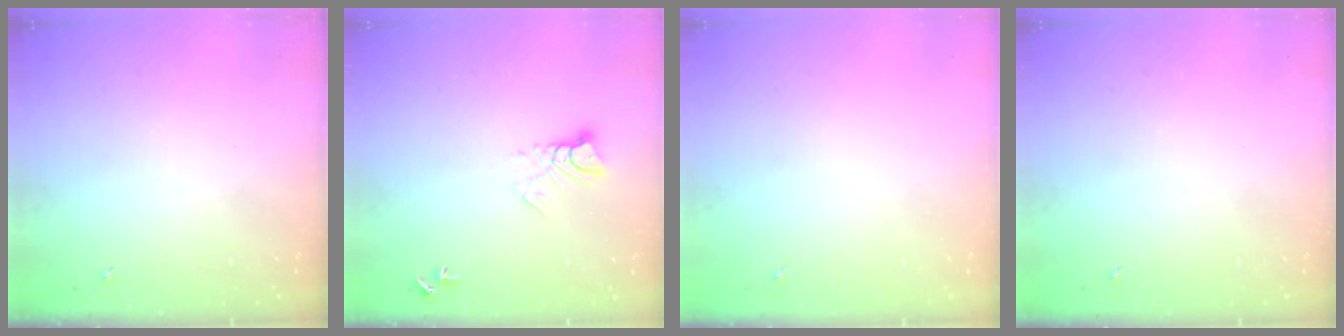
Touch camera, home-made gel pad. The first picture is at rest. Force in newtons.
{"total": 5.5, "press": 5.5, "slide": 0.4}
{"total": 0.0}
{"total": 0.0}